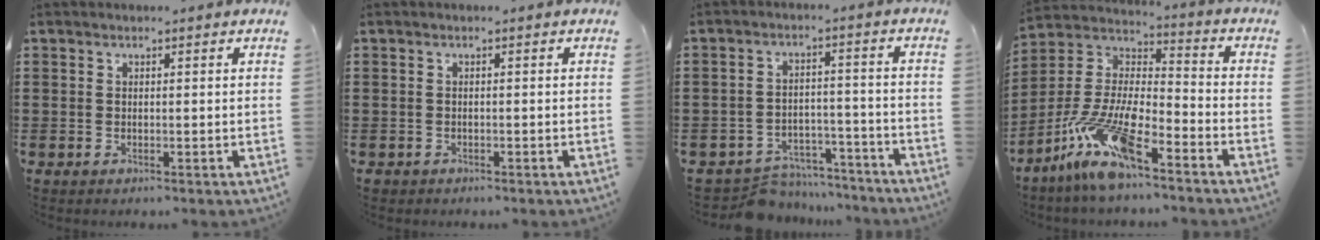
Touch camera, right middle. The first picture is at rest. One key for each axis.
{"total": 0.5, "fx": -0.5, "fy": 0.2, "fz": 0.0, "tx": -0.002, "ty": 0.001, "tz": -0.012}
{"total": 6.0, "fx": -5.8, "fy": 1.2, "fz": 0.4, "tx": -0.012, "ty": 0.015, "tz": -0.117}
{"total": 13.2, "fx": -9.3, "fy": 3.2, "fz": 8.8, "tx": -0.207, "ty": 0.005, "tz": -0.190}